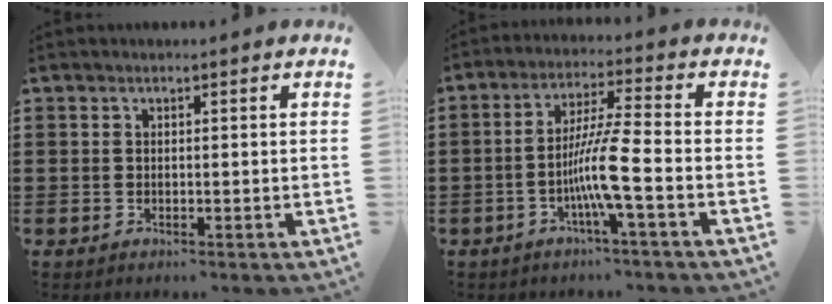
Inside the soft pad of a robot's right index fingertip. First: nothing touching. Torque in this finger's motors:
{"motor_torque": [1.33, 0.59, 0.29, 0.12]}